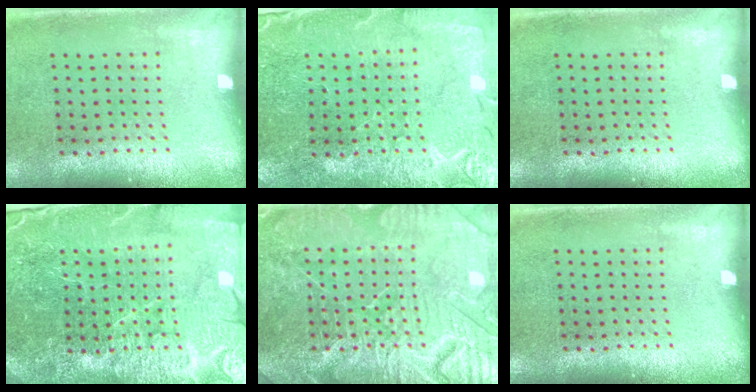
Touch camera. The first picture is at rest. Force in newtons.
{"total": 1.0, "press": 1.0, "slide": 0.2}
{"total": 0.0}
{"total": 5.7, "press": 5.2, "slide": 2.4}
{"total": 7.9, "press": 7.8, "slide": 1.0}
{"total": 0.0}